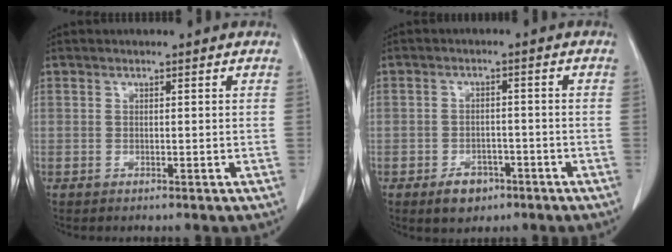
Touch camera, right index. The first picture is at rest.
{"total": 5.1, "force": [-3.0, 3.4, 2.3], "torque": [-0.035, 0.004, -0.038]}